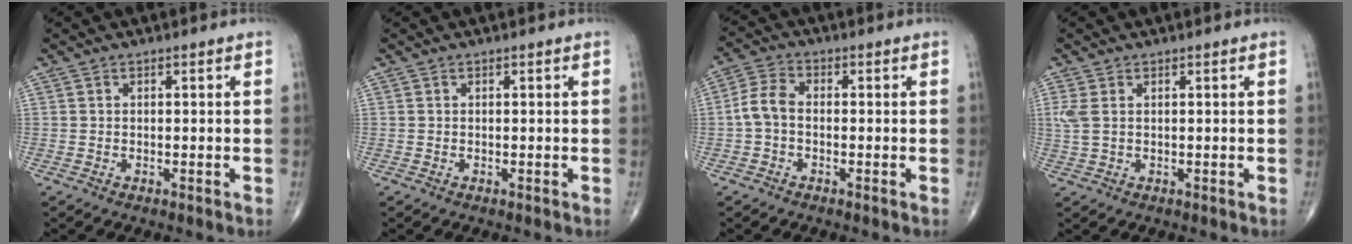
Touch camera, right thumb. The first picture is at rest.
{"total": 0.0}
{"total": 5.0, "force": [-0.8, 3.2, 3.8], "torque": [-0.077, 0.016, -0.026]}
{"total": 2.9, "force": [0.7, 1.6, 2.4], "torque": [-0.073, 0.010, 0.022]}